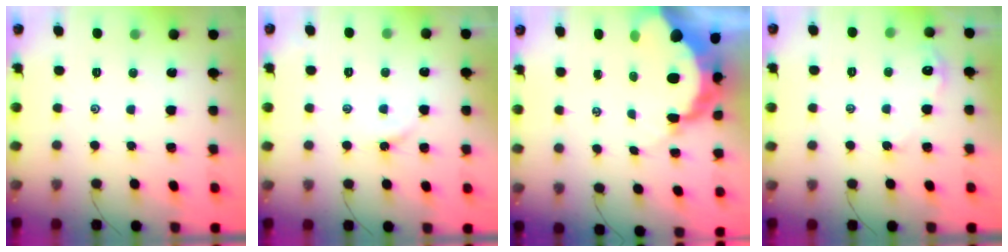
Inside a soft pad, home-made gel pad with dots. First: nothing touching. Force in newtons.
{"total": 1.9, "press": 1.9, "slide": 0.3}
{"total": 14.6, "press": 14.6, "slide": 1.4}
{"total": 3.3, "press": 3.3, "slide": 0.3}